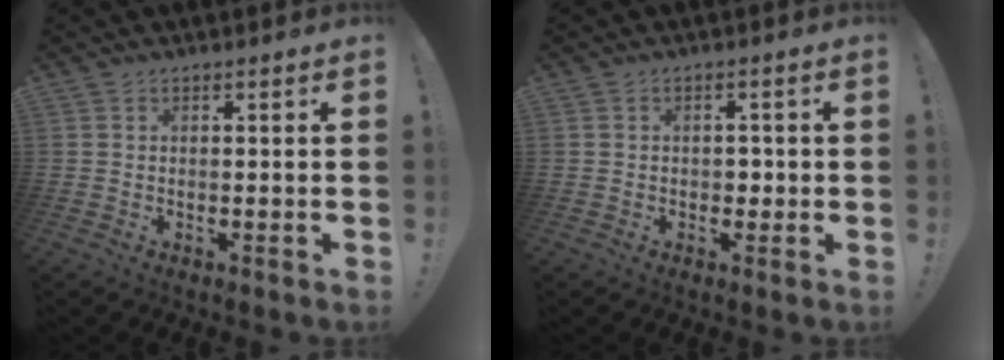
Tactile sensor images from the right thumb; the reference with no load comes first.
{"total": 2.2, "force": [-0.4, 1.8, 1.1], "torque": [-0.011, 0.003, -0.011]}